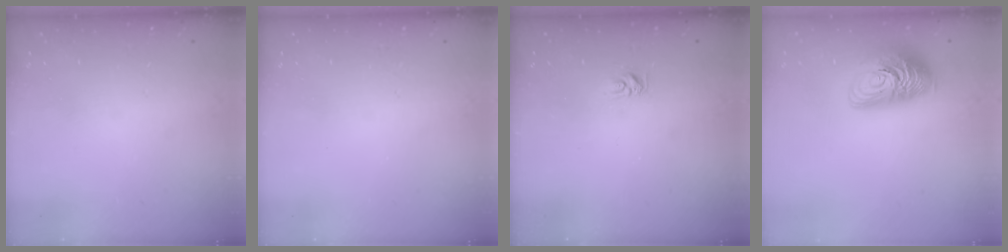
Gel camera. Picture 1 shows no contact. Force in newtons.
{"total": 0.0}
{"total": 3.6, "press": 3.5, "slide": 0.4}
{"total": 14.0, "press": 13.9, "slide": 1.1}